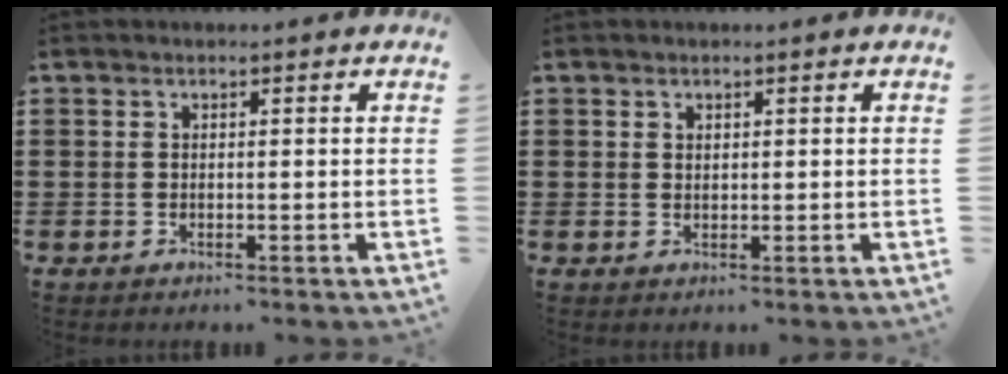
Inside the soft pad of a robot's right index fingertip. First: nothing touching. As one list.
[{"total": 0.7, "force": [0.7, 0.1, 0.1], "torque": [-0.002, 0.001, 0.014]}]